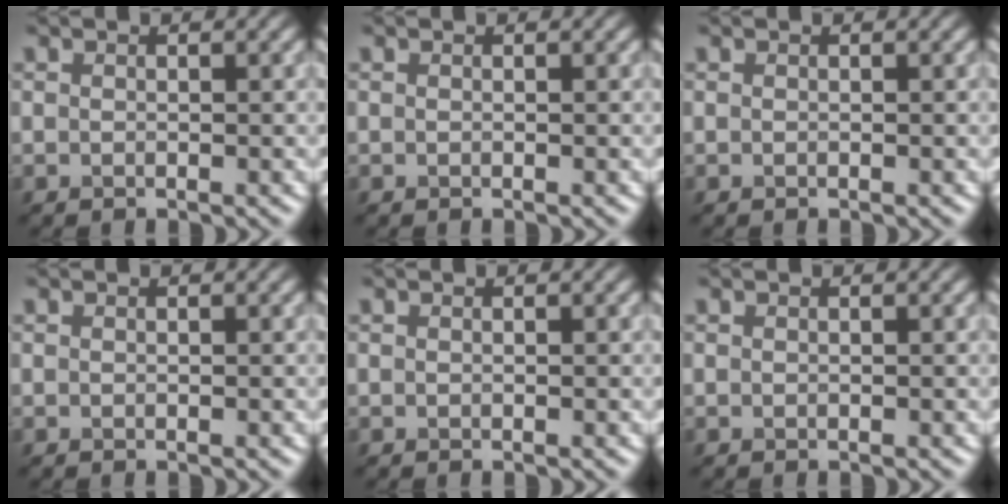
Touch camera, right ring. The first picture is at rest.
{"total": 0.0}
{"total": 0.0}
{"total": 0.0}
{"total": 0.0}
{"total": 0.0}